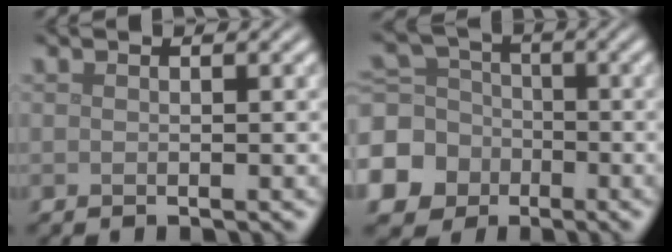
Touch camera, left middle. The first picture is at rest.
{"total": 8.2, "force": [-3.1, 7.2, 2.2], "torque": [-0.067, -0.016, -0.079]}